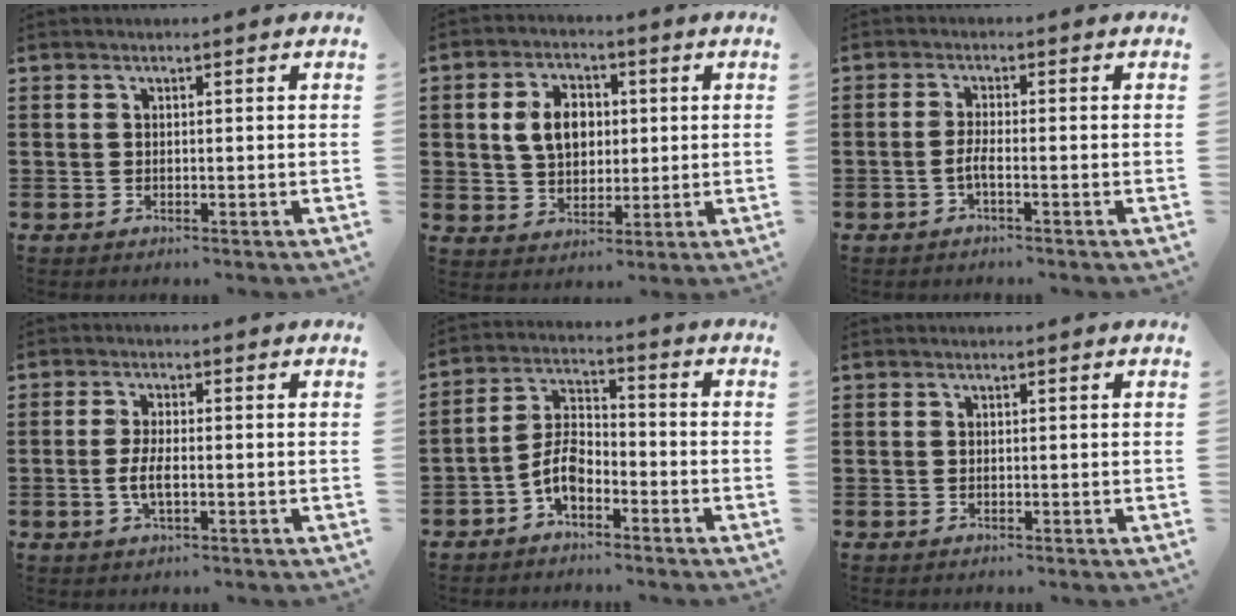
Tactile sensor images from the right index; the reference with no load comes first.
{"total": 7.1, "force": [1.0, 5.2, 4.7], "torque": [-0.103, 0.007, 0.008]}
{"total": 2.2, "force": [-1.1, 0.2, 2.0], "torque": [-0.043, -0.002, -0.022]}
{"total": 3.5, "force": [-0.7, 1.0, 3.2], "torque": [-0.072, -0.004, -0.017]}
{"total": 6.2, "force": [-3.0, 3.1, 4.4], "torque": [-0.103, 0.007, -0.064]}
{"total": 0.0}